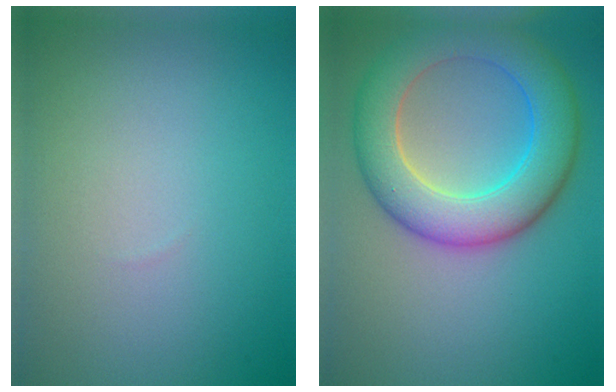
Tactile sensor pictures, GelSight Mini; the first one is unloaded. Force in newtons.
{"total": 8.2, "press": 8.1, "slide": 0.3}